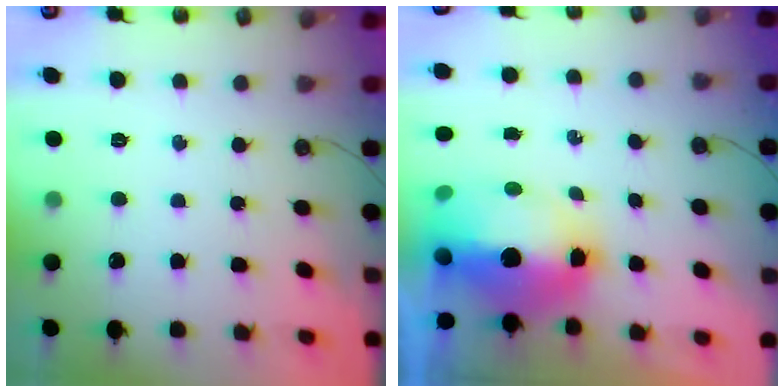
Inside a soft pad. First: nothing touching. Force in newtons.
{"total": 14.7, "press": 14.6, "slide": 1.9}